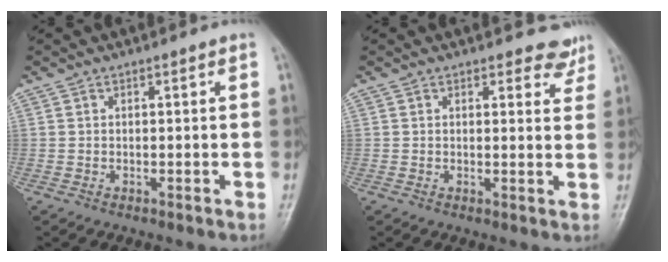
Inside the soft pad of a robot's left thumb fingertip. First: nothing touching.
{"total": 4.2, "force": [3.6, 1.9, 0.9], "torque": [0.016, -0.025, 0.030]}